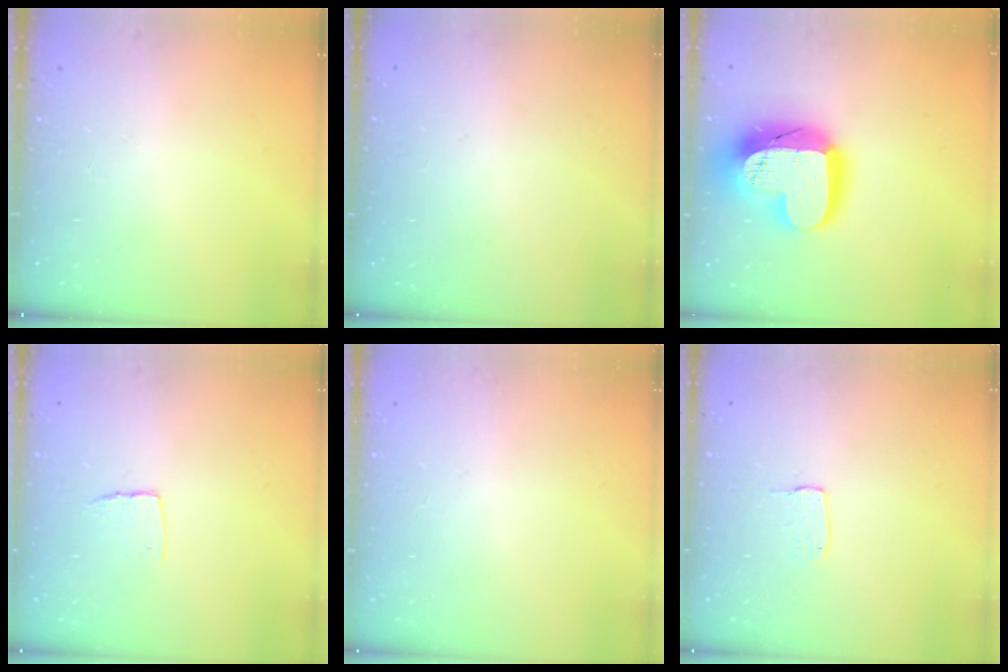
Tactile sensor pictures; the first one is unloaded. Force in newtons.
{"total": 0.0}
{"total": 21.1, "press": 21.0, "slide": 1.7}
{"total": 5.1, "press": 5.1, "slide": 0.4}
{"total": 0.7, "press": 0.6, "slide": 0.3}
{"total": 3.3, "press": 3.3, "slide": 0.1}